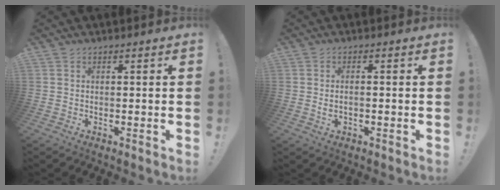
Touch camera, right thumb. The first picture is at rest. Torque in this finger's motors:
{"motor_torque": [-0.11, 0.10, 0.05, 0.24, 0.12]}